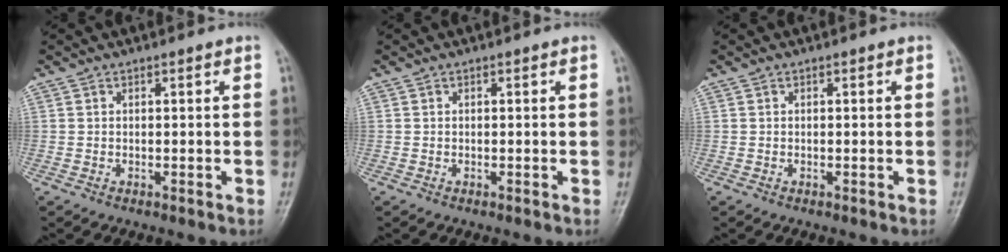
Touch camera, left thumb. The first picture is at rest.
{"total": 0.0}
{"total": 0.0}